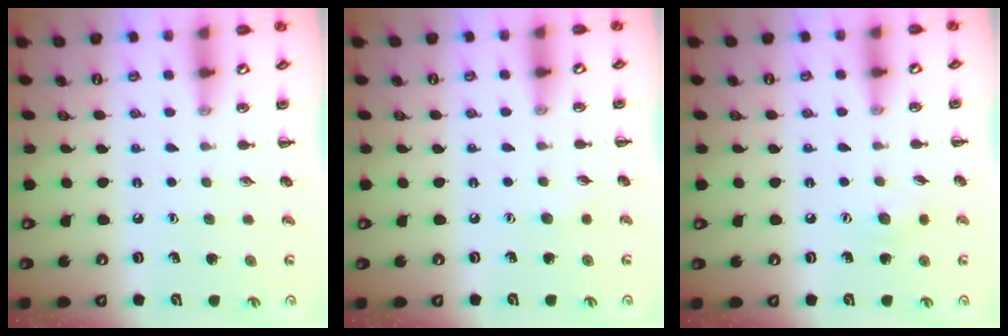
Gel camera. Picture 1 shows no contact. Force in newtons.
{"total": 3.8, "press": 3.7, "slide": 0.9}
{"total": 5.6, "press": 5.5, "slide": 1.1}